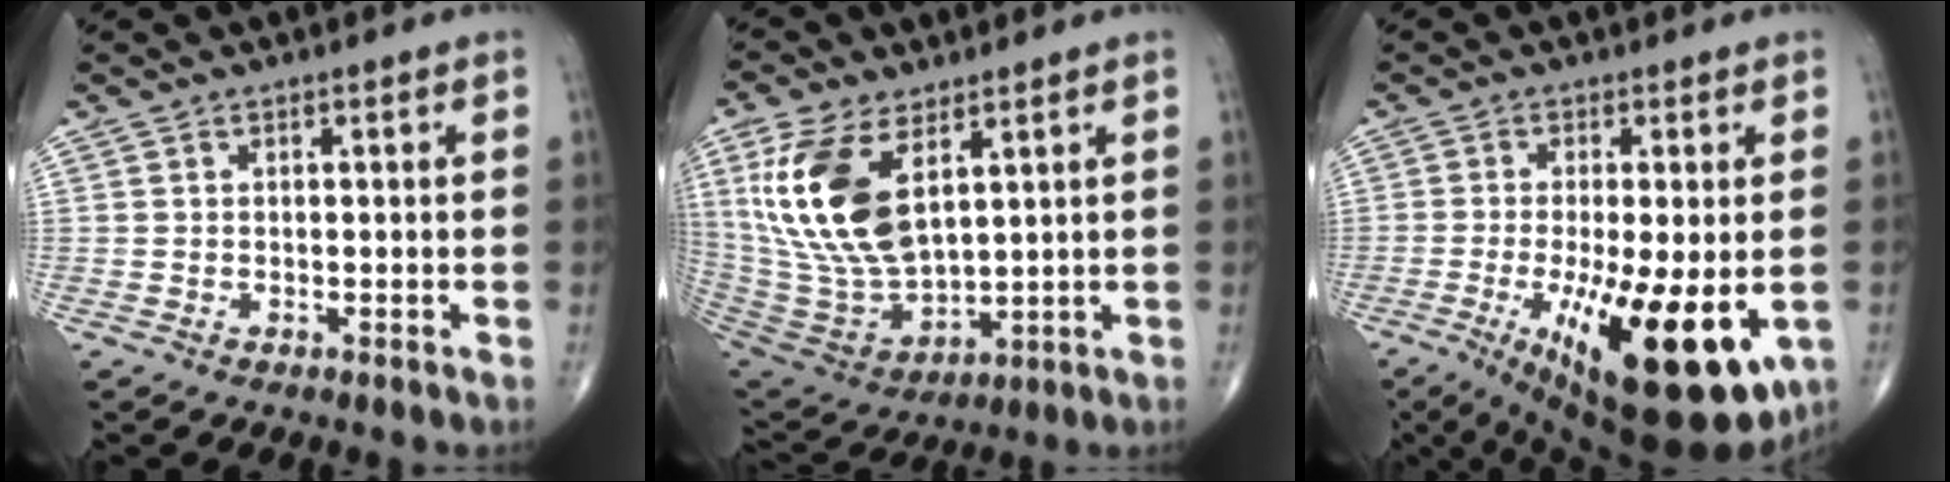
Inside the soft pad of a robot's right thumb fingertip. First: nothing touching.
{"total": 18.2, "force": [6.6, 9.2, 14.3], "torque": [-0.283, -0.027, 0.141]}
{"total": 20.1, "force": [-5.7, 6.5, 18.2], "torque": [-0.257, -0.030, -0.064]}